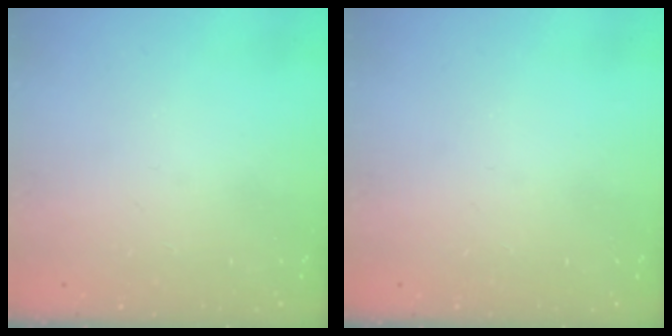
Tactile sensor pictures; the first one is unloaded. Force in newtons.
{"total": 0.0}